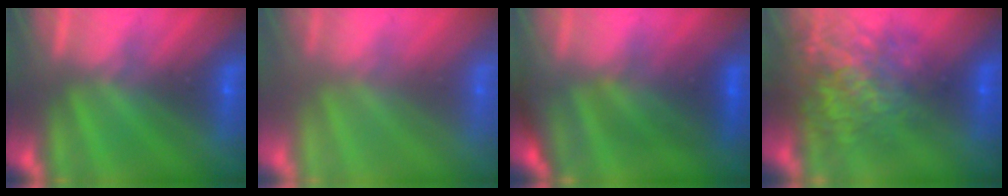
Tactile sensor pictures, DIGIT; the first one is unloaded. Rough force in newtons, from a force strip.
{"total": 2.8}
{"total": 2.3}
{"total": 5.8}